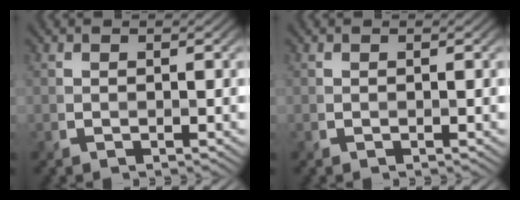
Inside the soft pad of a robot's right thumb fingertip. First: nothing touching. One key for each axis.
{"total": 0.0}